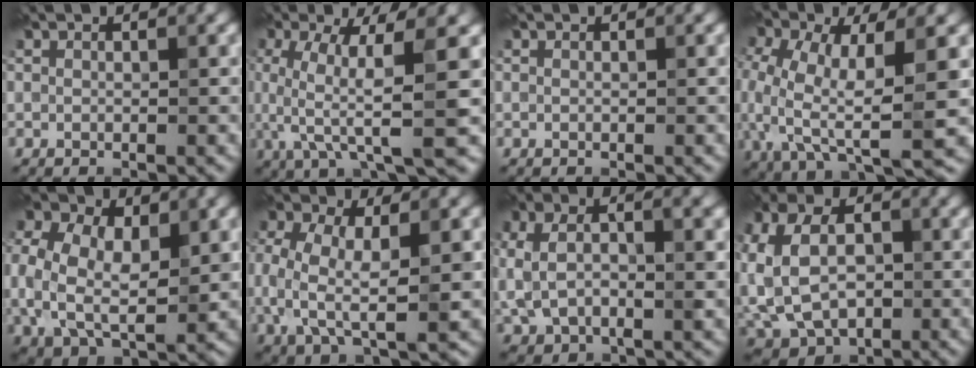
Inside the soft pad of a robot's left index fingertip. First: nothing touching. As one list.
[{"total": 8.4, "force": [0.2, 2.2, 8.1], "torque": [-0.144, 0.002, 0.004]}, {"total": 0.0}, {"total": 11.1, "force": [-0.8, 5.5, 9.5], "torque": [-0.203, -0.014, -0.013]}, {"total": 10.7, "force": [0.9, 7.5, 7.5], "torque": [-0.167, 0.011, 0.020]}, {"total": 7.6, "force": [-0.5, 4.1, 6.4], "torque": [-0.134, 0.001, -0.010]}, {"total": 7.4, "force": [0.6, 4.6, 5.7], "torque": [-0.132, 0.004, 0.025]}, {"total": 11.0, "force": [-0.4, 8.3, 7.1], "torque": [-0.148, 0.014, -0.019]}]